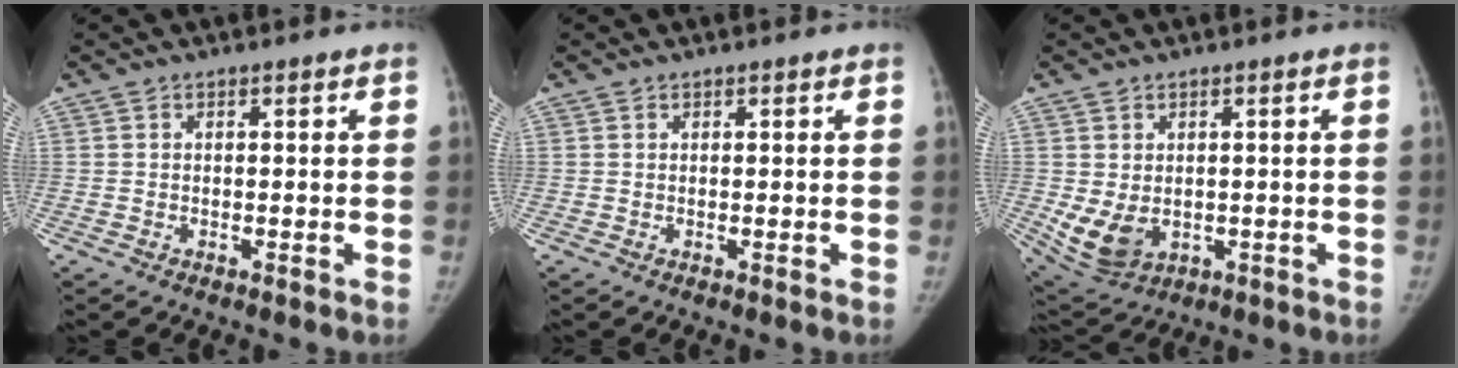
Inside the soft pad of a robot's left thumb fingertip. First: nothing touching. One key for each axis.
{"total": 0.0}
{"total": 7.3, "fx": -0.7, "fy": 5.4, "fz": 4.9, "tx": -0.083, "ty": -0.012, "tz": 0.010}